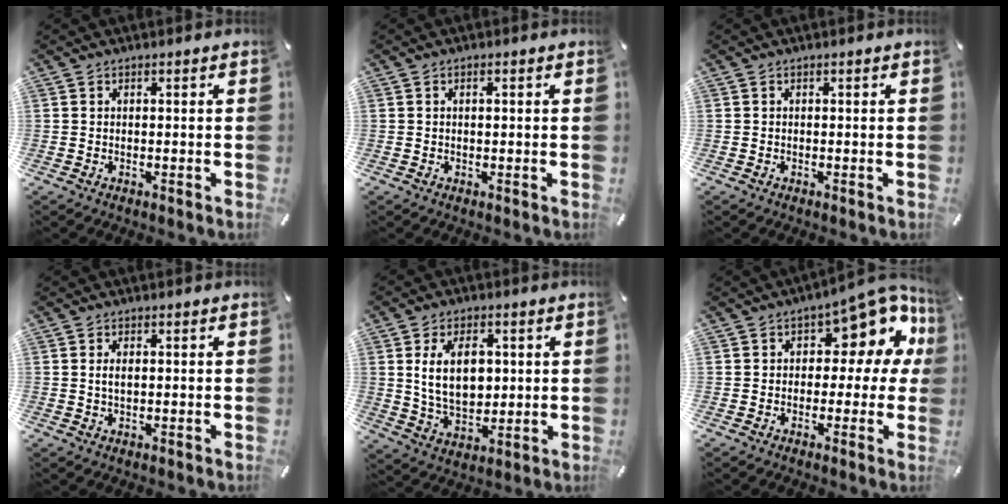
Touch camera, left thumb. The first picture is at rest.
{"total": 0.7, "force": [0.2, 0.3, 0.6], "torque": [-0.013, 0.002, 0.002]}
{"total": 0.0}
{"total": 1.9, "force": [0.2, 0.8, 1.7], "torque": [-0.034, 0.003, 0.003]}
{"total": 11.4, "force": [2.2, 7.5, 8.3], "torque": [-0.163, 0.003, 0.038]}
{"total": 11.4, "force": [5.9, 6.0, 7.7], "torque": [-0.099, -0.047, 0.101]}